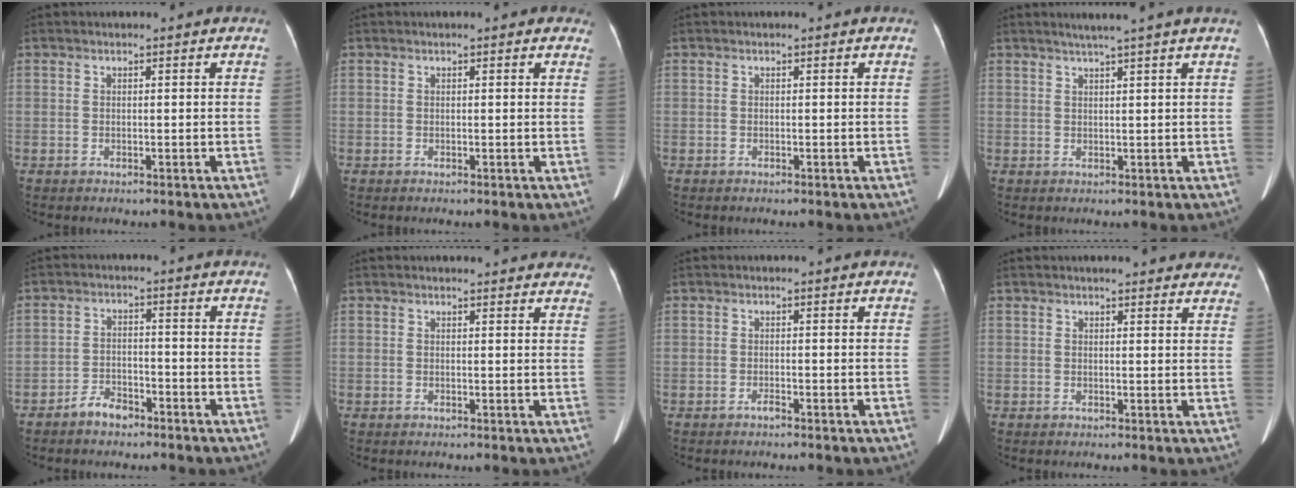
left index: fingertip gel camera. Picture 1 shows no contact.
{"total": 3.1, "force": [2.4, 1.0, 1.6], "torque": [-0.007, 0.013, 0.016]}
{"total": 0.0}
{"total": 4.1, "force": [3.2, -1.2, 2.2], "torque": [-0.031, 0.008, 0.049]}
{"total": 3.8, "force": [-3.0, 1.7, 1.4], "torque": [-0.029, 0.005, -0.053]}
{"total": 9.5, "force": [8.7, 2.4, 2.7], "torque": [-0.006, 0.002, 0.078]}
{"total": 0.7, "force": [-0.6, 0.0, 0.3], "torque": [-0.009, -0.001, -0.009]}
{"total": 10.3, "force": [9.2, 2.6, 3.9], "torque": [-0.017, 0.004, 0.086]}